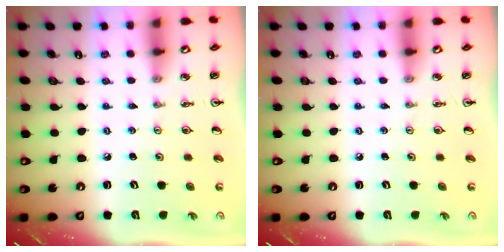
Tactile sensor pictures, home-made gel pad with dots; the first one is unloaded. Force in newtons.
{"total": 0.0}